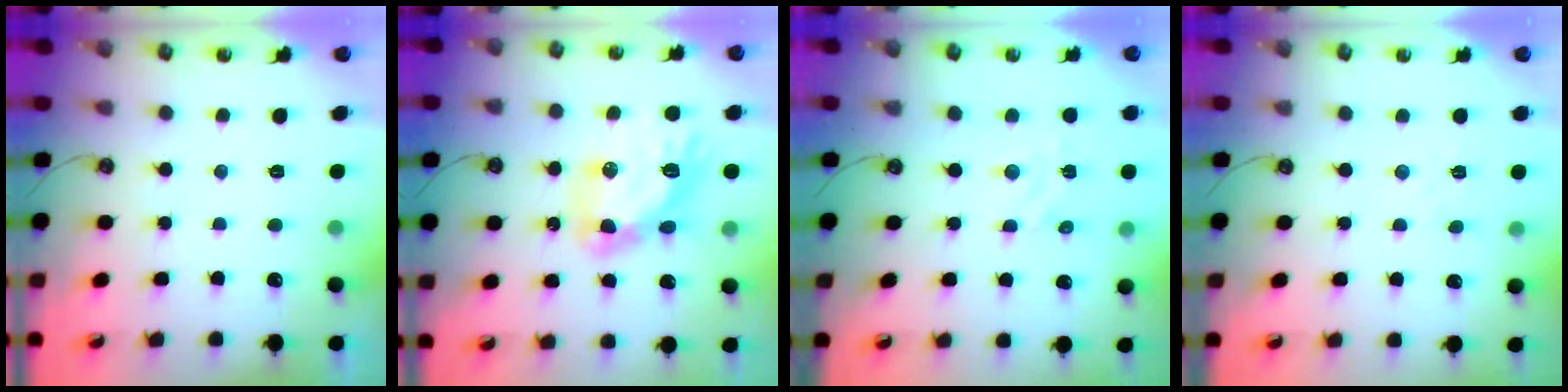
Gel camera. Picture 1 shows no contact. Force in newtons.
{"total": 14.3, "press": 14.2, "slide": 1.7}
{"total": 3.5, "press": 3.4, "slide": 0.6}
{"total": 3.0, "press": 3.0, "slide": 0.5}